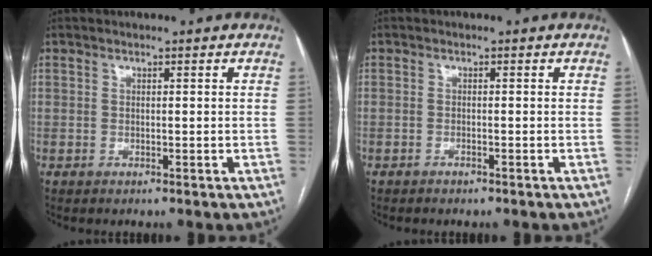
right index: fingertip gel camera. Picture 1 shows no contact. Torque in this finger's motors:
{"motor_torque": [0.24, -0.05, 0.02, 0.01]}